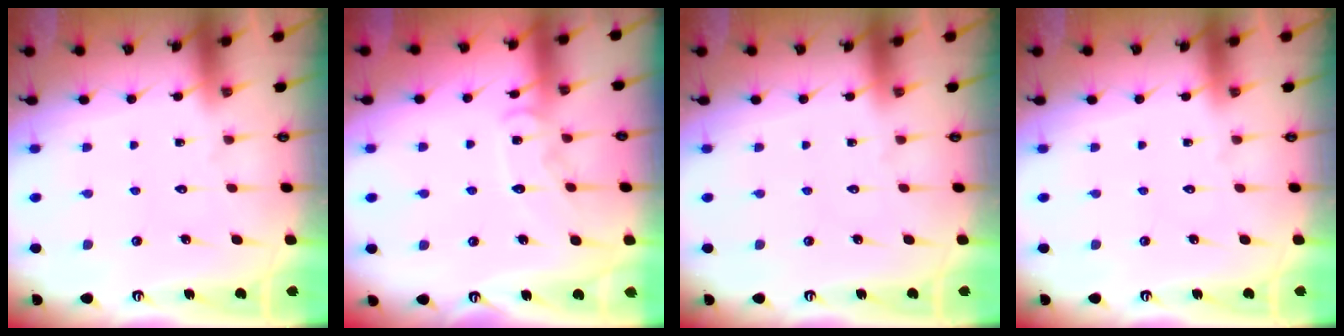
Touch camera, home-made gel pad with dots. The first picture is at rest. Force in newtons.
{"total": 8.5, "press": 8.4, "slide": 0.7}
{"total": 0.0}
{"total": 0.0}